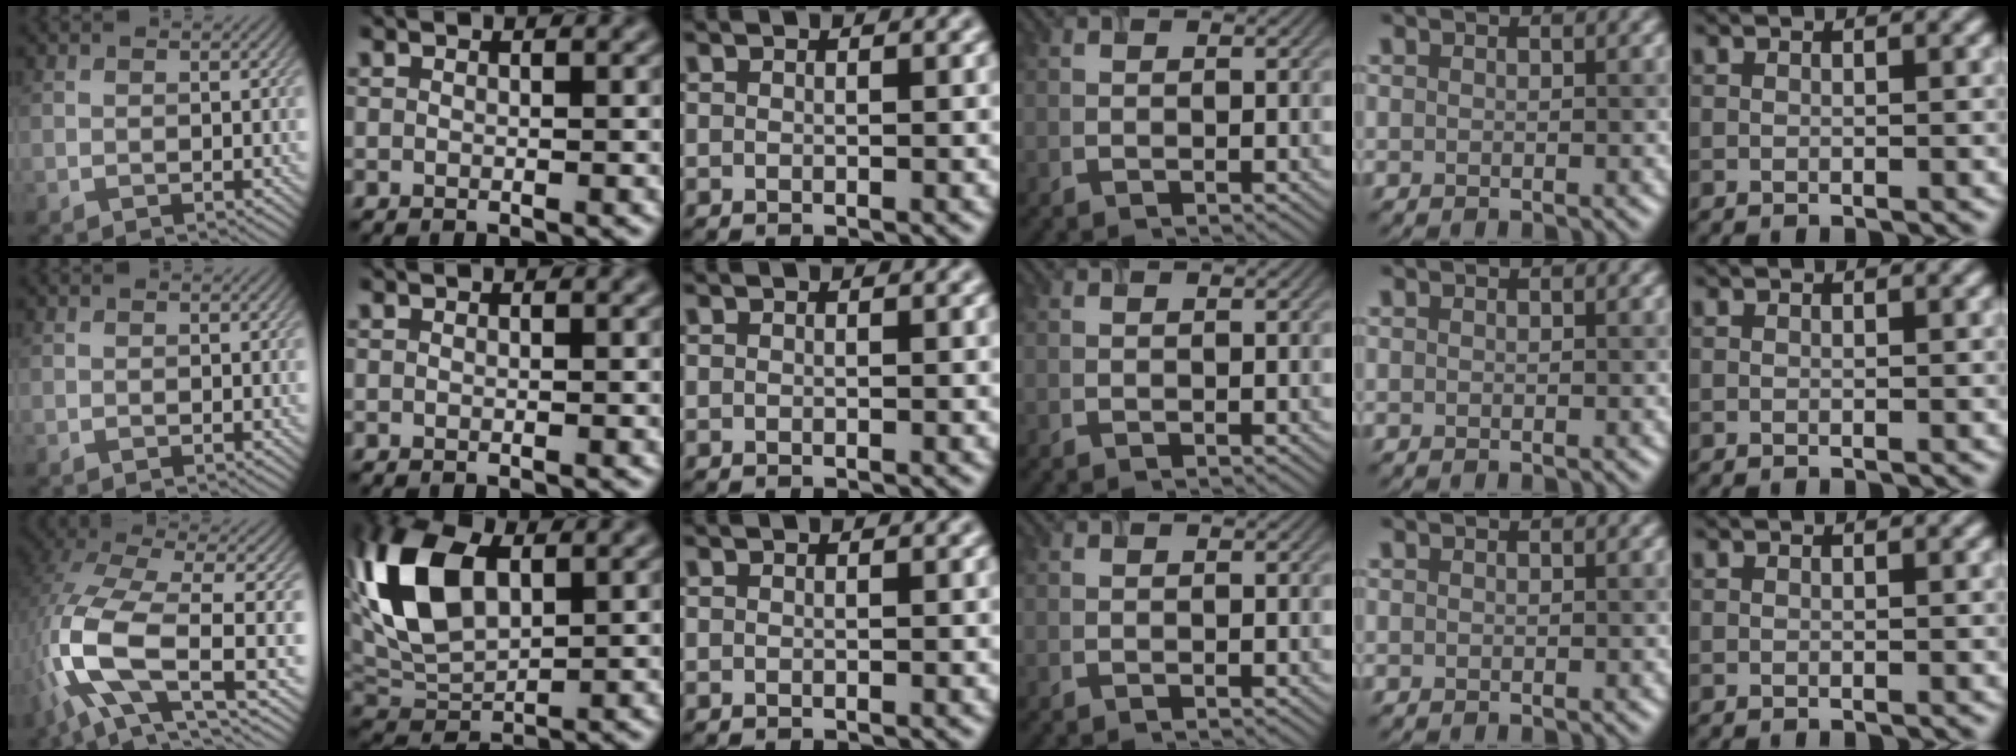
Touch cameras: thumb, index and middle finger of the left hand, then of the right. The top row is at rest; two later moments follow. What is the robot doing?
{"motion": "close", "object": "airpods case & airpods"}